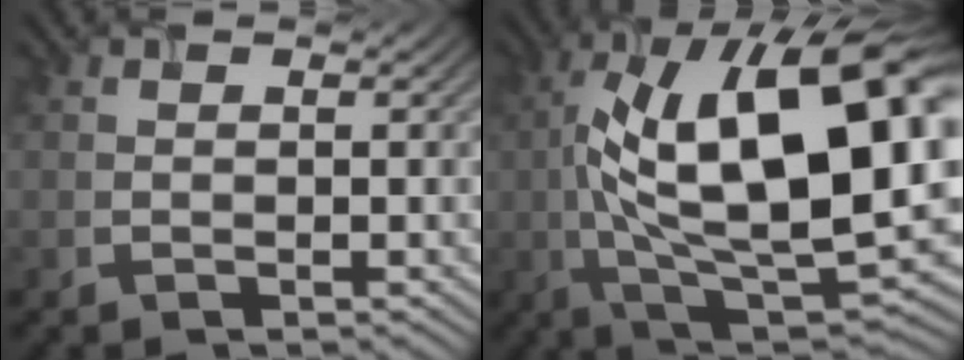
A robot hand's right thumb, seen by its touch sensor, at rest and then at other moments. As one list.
[{"total": 20.2, "force": [3.0, 7.4, 18.6], "torque": [-0.323, 0.023, 0.063]}]